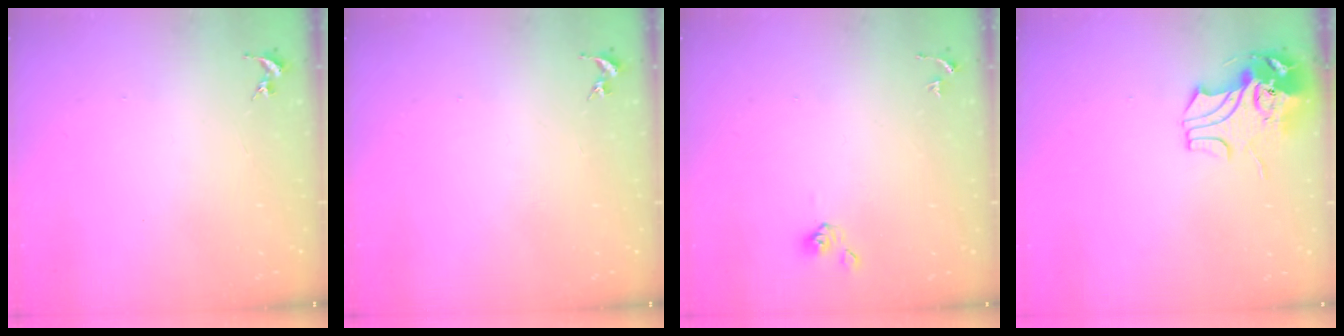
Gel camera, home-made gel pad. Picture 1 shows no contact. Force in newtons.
{"total": 0.0}
{"total": 4.6, "press": 4.6, "slide": 0.7}
{"total": 9.6, "press": 9.5, "slide": 1.4}